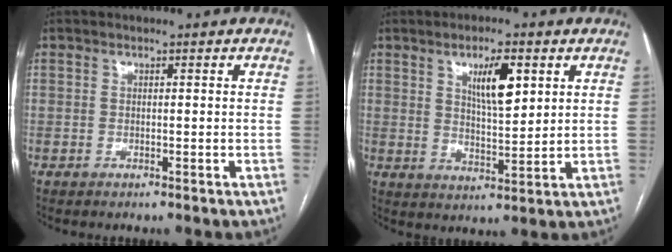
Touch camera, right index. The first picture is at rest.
{"total": 7.4, "force": [3.2, 2.0, 6.4], "torque": [-0.108, -0.002, 0.056]}